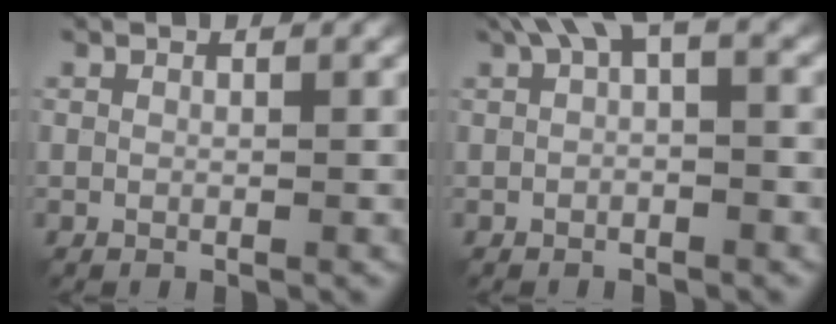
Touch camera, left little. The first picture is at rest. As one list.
[{"total": 4.7, "force": [1.5, 2.1, 4.0], "torque": [-0.070, 0.018, 0.024]}]